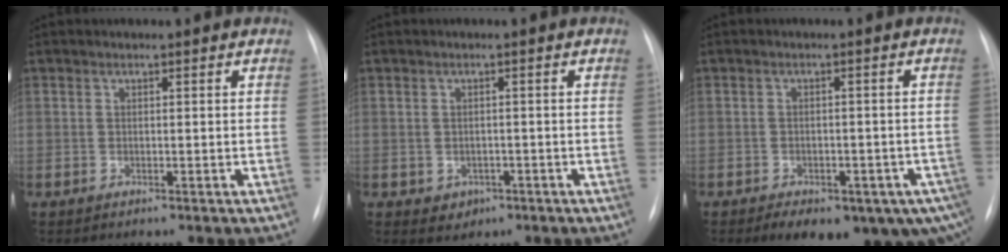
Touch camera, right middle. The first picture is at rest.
{"total": 2.4, "force": [-1.0, 2.1, 0.7], "torque": [-0.008, 0.004, -0.002]}
{"total": 15.6, "force": [-9.6, 7.7, 9.6], "torque": [-0.114, 0.002, -0.112]}